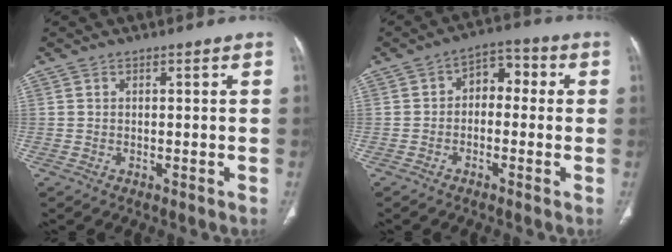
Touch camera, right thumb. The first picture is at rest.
{"total": 6.3, "force": [-0.2, 4.3, 4.6], "torque": [-0.042, 0.032, -0.017]}